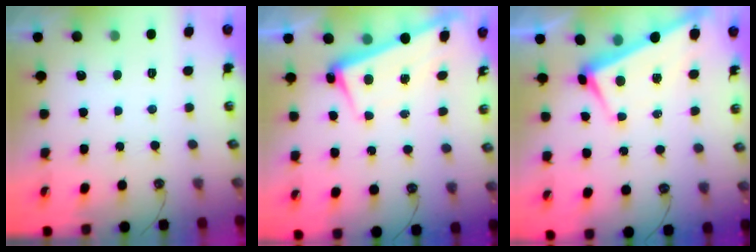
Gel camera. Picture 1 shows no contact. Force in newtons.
{"total": 2.2, "press": 2.2, "slide": 0.5}
{"total": 1.0, "press": 0.8, "slide": 0.5}